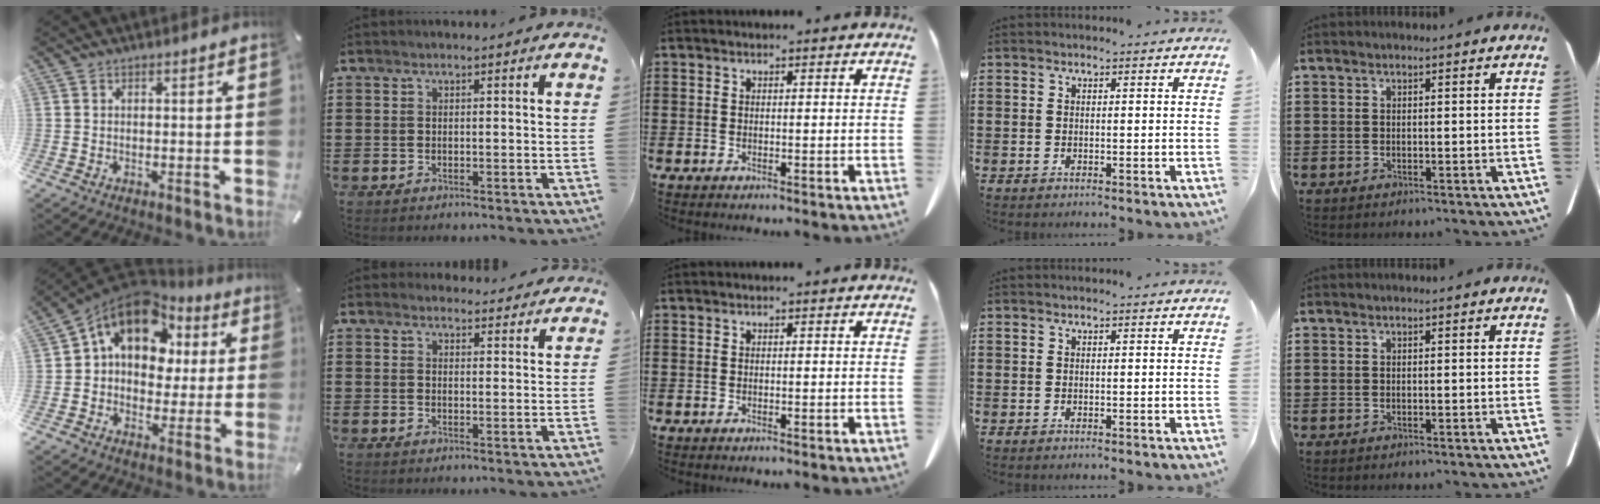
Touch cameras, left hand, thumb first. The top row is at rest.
{"thumb": {"total": 14.5, "force": [5.3, 11.0, 7.8], "torque": [-0.141, -0.025, 0.097]}, "index": {"total": 2.7, "force": [2.6, 0.5, 0.2], "torque": [-0.003, -0.008, 0.048]}}